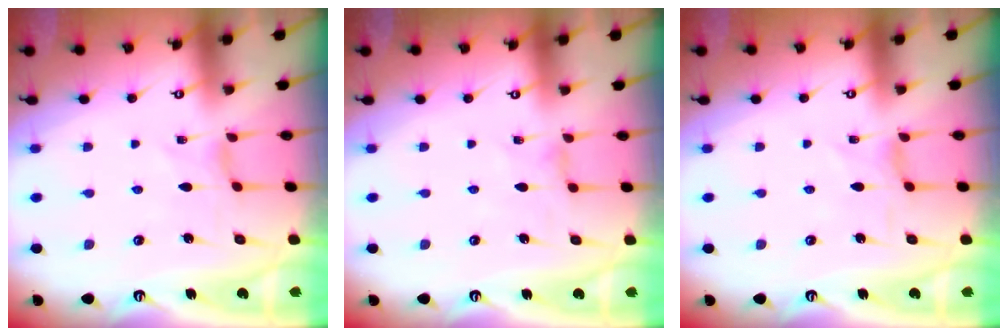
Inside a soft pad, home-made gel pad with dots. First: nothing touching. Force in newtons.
{"total": 1.0, "press": 0.9, "slide": 0.2}
{"total": 1.2, "press": 1.1, "slide": 0.2}